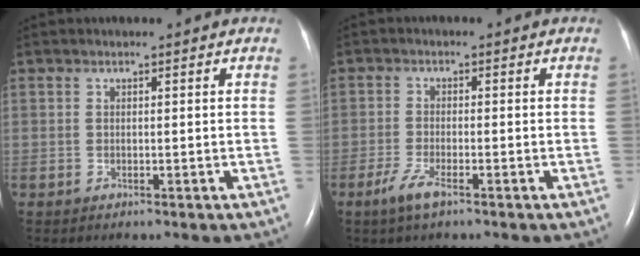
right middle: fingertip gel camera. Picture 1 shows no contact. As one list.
[{"total": 3.5, "force": [-2.2, 0.6, 2.6], "torque": [-0.061, -0.006, -0.046]}]